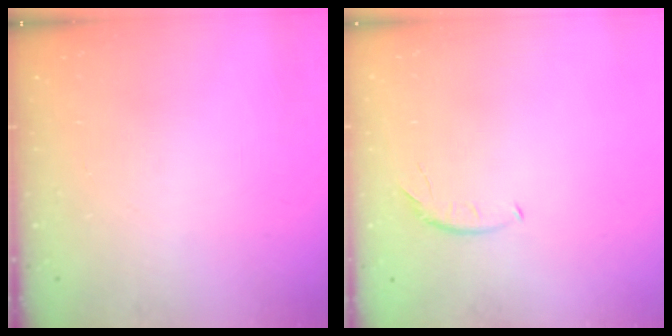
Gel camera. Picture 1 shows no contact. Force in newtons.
{"total": 5.5, "press": 5.5, "slide": 0.5}